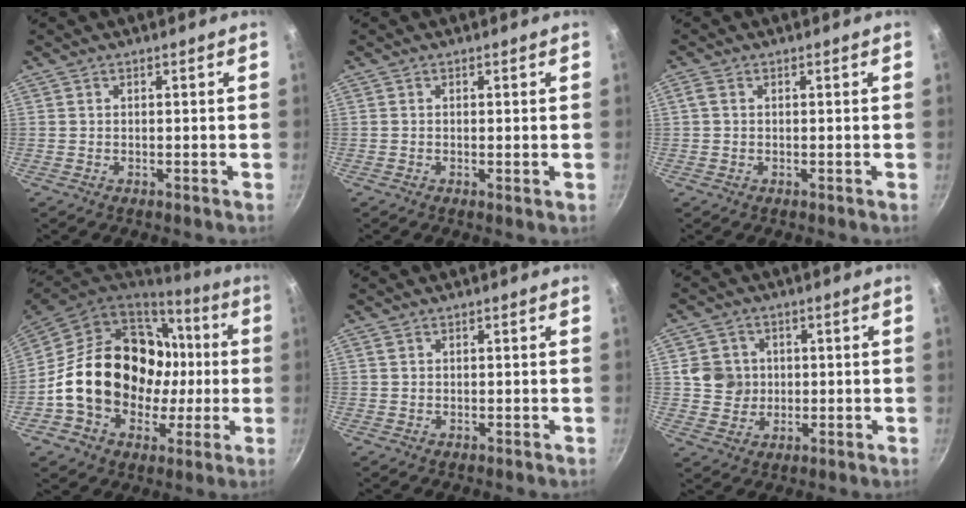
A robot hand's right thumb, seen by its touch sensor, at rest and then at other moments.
{"total": 0.7, "force": [0.0, 0.1, 0.6], "torque": [-0.011, -0.003, -0.002]}
{"total": 1.5, "force": [0.2, 1.0, 1.0], "torque": [-0.021, 0.004, 0.004]}
{"total": 24.1, "force": [0.5, 19.0, 14.7], "torque": [-0.228, 0.040, 0.026]}
{"total": 0.7, "force": [0.3, 0.6, 0.3], "torque": [-0.007, 0.002, 0.006]}
{"total": 6.8, "force": [0.9, 6.5, 2.0], "torque": [-0.002, 0.003, 0.015]}